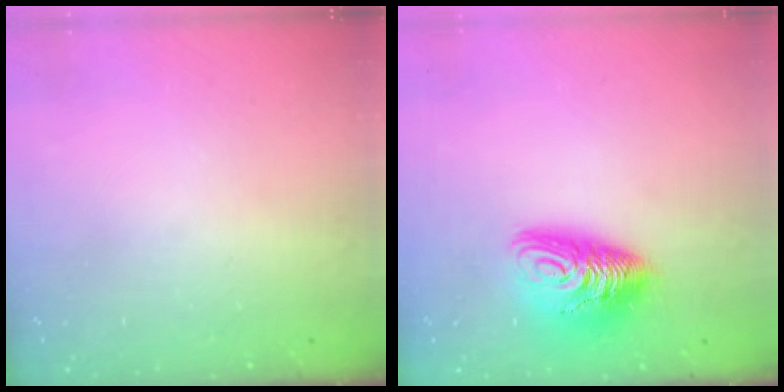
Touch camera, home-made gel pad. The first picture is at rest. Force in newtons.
{"total": 11.8, "press": 11.7, "slide": 1.2}